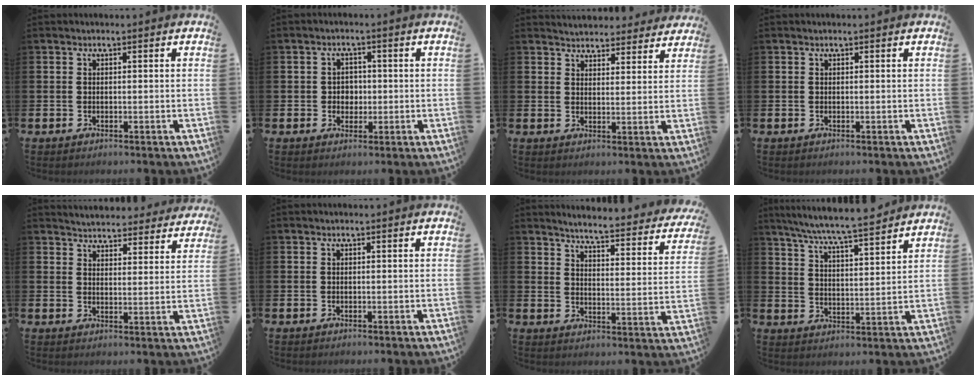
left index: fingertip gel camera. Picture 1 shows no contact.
{"total": 2.5, "force": [0.2, 2.3, 0.9], "torque": [-0.004, 0.002, -0.006]}
{"total": 4.3, "force": [4.2, 0.9, -0.3], "torque": [0.002, -0.030, 0.073]}
{"total": 0.0}
{"total": 4.6, "force": [4.5, 0.8, -0.2], "torque": [-0.011, -0.033, 0.078]}
{"total": 0.0}
{"total": 5.1, "force": [4.9, 0.0, 1.2], "torque": [-0.039, -0.045, 0.079]}
{"total": 7.4, "force": [7.0, 0.0, 2.5], "torque": [-0.073, -0.043, 0.124]}